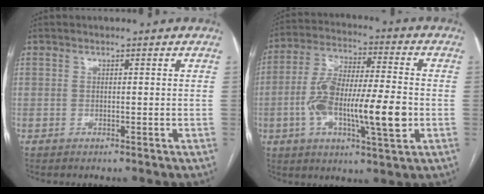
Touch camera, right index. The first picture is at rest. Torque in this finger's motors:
{"motor_torque": [1.10, -0.40, 0.76, 0.18]}